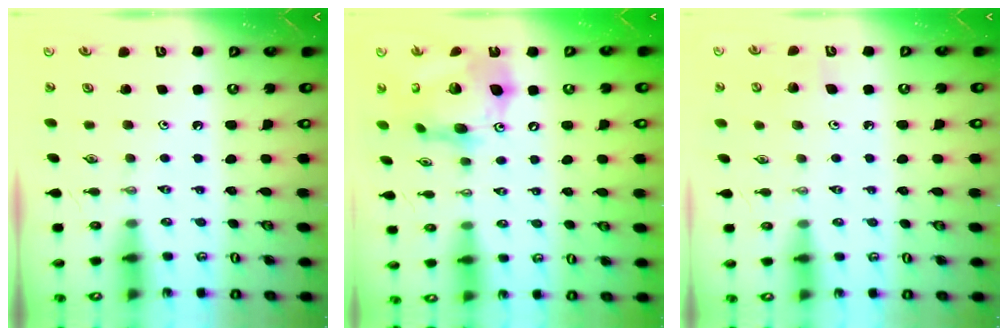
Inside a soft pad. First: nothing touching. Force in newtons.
{"total": 18.9, "press": 18.8, "slide": 2.2}
{"total": 4.9, "press": 4.7, "slide": 1.3}